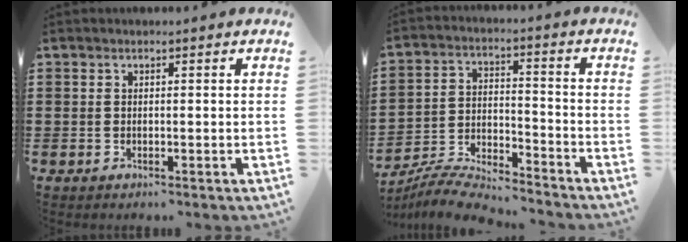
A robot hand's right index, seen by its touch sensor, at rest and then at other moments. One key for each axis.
{"total": 6.7, "fx": -6.6, "fy": 0.5, "fz": 1.2, "tx": -0.037, "ty": 0.002, "tz": -0.131}